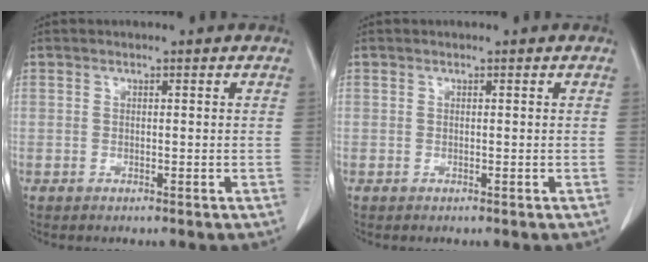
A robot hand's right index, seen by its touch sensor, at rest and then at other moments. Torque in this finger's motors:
{"motor_torque": [0.03, 0.07, -0.01, 0.01]}